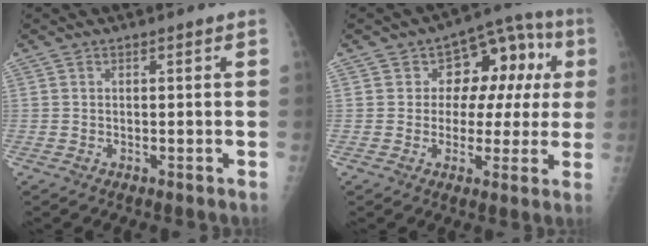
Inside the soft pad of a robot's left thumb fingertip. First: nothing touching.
{"total": 12.0, "force": [2.0, 8.7, 7.9], "torque": [-0.038, 0.034, 0.018]}